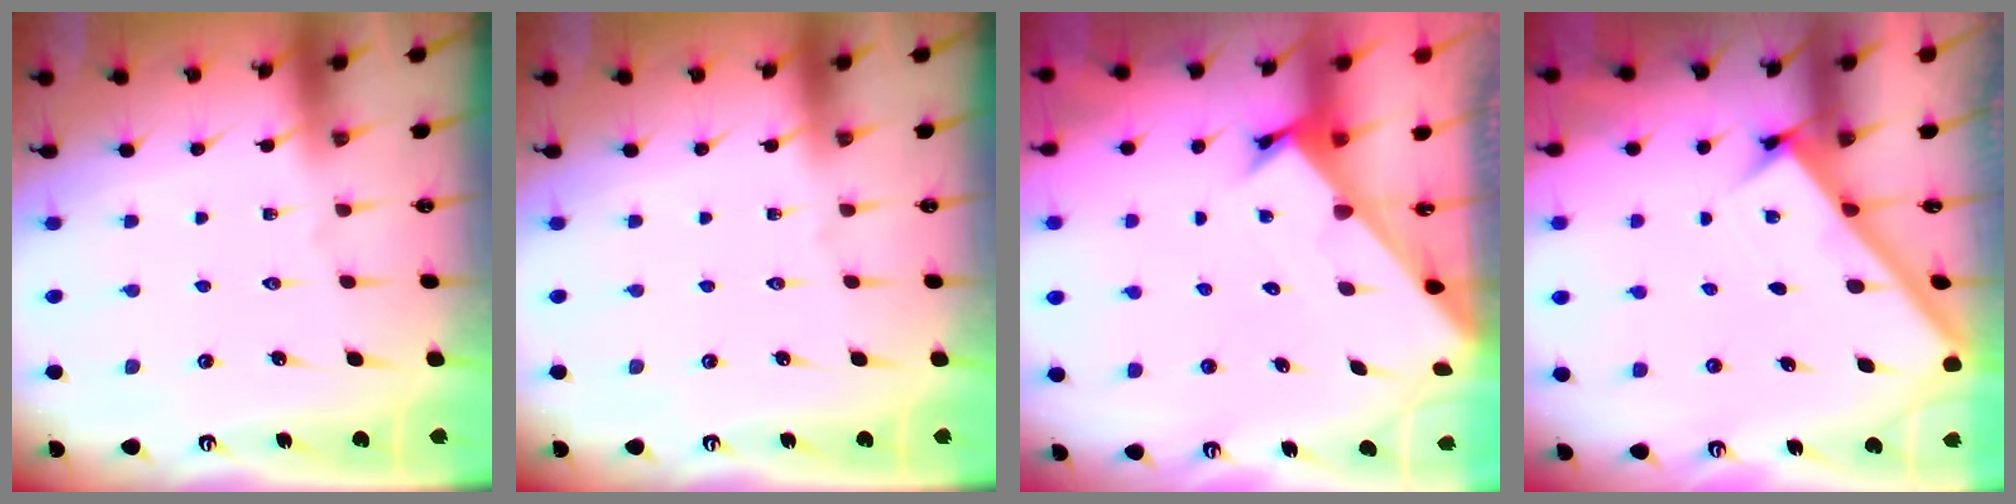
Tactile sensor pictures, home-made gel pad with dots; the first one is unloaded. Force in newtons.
{"total": 0.0}
{"total": 2.4, "press": 2.4, "slide": 0.2}
{"total": 2.5, "press": 2.5, "slide": 0.3}